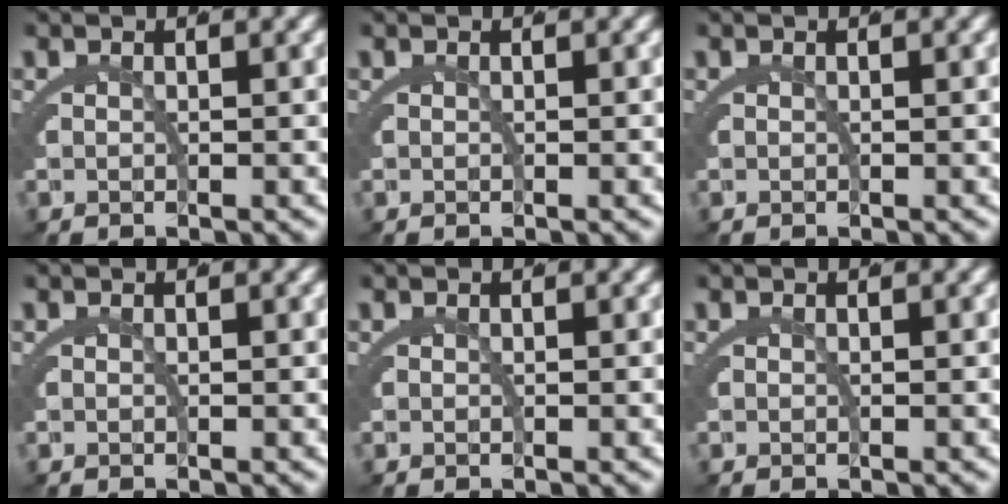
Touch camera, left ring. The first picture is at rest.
{"total": 0.0}
{"total": 0.0}
{"total": 0.0}
{"total": 0.0}
{"total": 0.0}